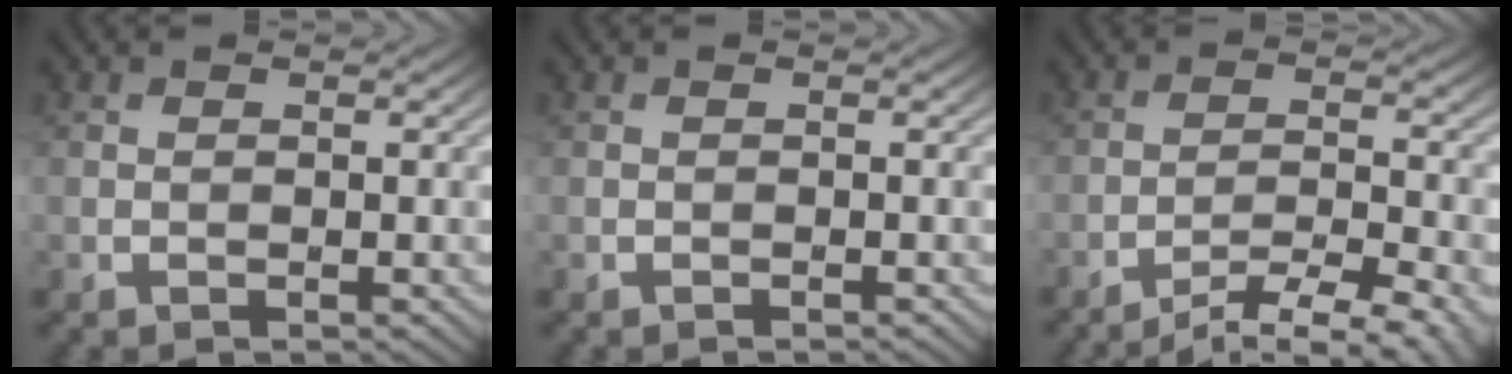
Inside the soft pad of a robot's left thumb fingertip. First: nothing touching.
{"total": 0.5, "force": [-0.5, -0.2, 0.0], "torque": [0.002, 0.003, -0.010]}
{"total": 6.2, "force": [-5.0, 0.5, 3.5], "torque": [-0.059, 0.001, -0.078]}